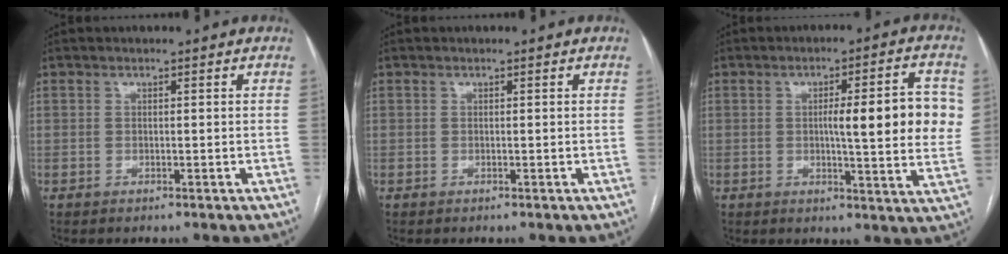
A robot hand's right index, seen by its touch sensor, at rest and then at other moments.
{"total": 0.0}
{"total": 12.2, "force": [1.3, 1.6, 12.1], "torque": [-0.152, 0.013, 0.015]}